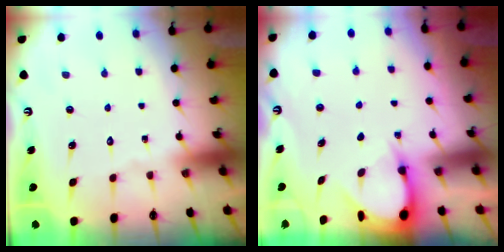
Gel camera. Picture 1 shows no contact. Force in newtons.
{"total": 3.4, "press": 3.4, "slide": 0.4}